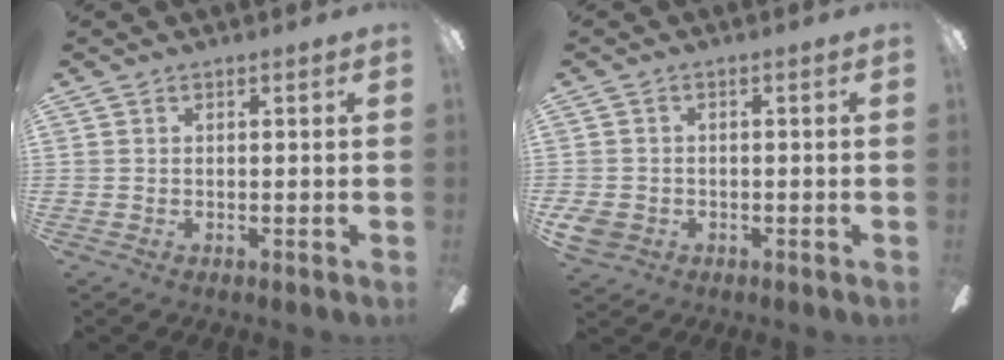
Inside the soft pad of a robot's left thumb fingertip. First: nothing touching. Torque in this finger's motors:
{"motor_torque": [-0.10, 0.13, -0.23, 0.38, -0.04]}